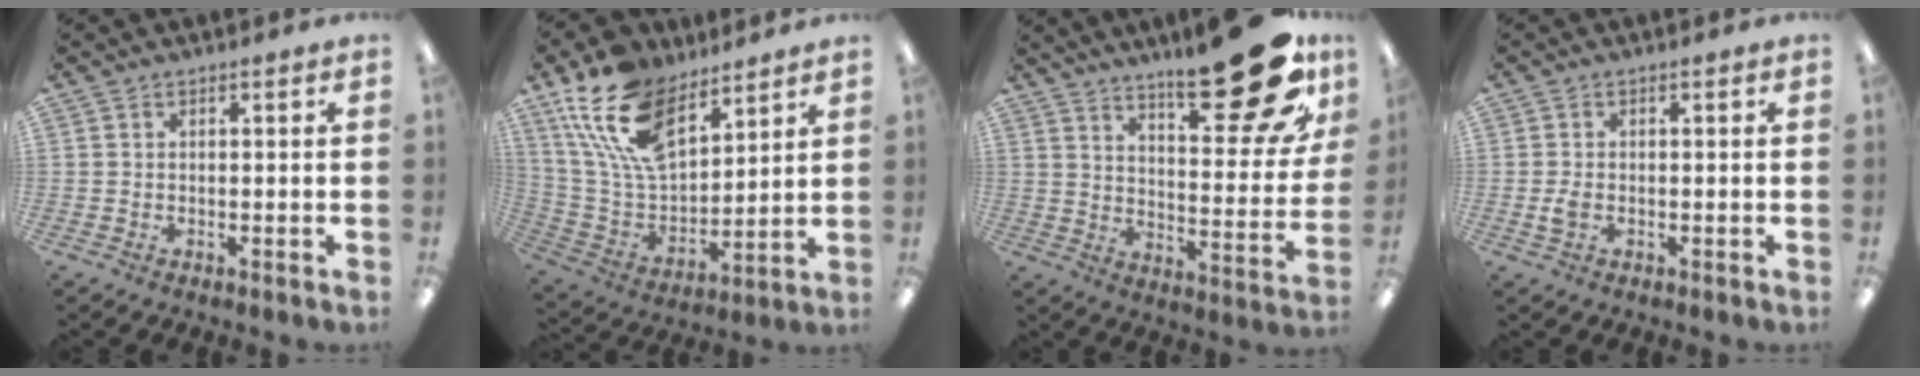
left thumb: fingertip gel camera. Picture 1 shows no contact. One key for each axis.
{"total": 19.7, "fx": 12.0, "fy": 10.4, "fz": 11.6, "tx": -0.257, "ty": -0.051, "tz": 0.221}
{"total": 23.5, "fx": 15.8, "fy": 7.4, "fz": 15.8, "tx": -0.208, "ty": -0.106, "tz": 0.251}
{"total": 2.5, "fx": -0.4, "fy": 1.5, "fz": 1.9, "tx": -0.048, "ty": -0.002, "tz": -0.010}